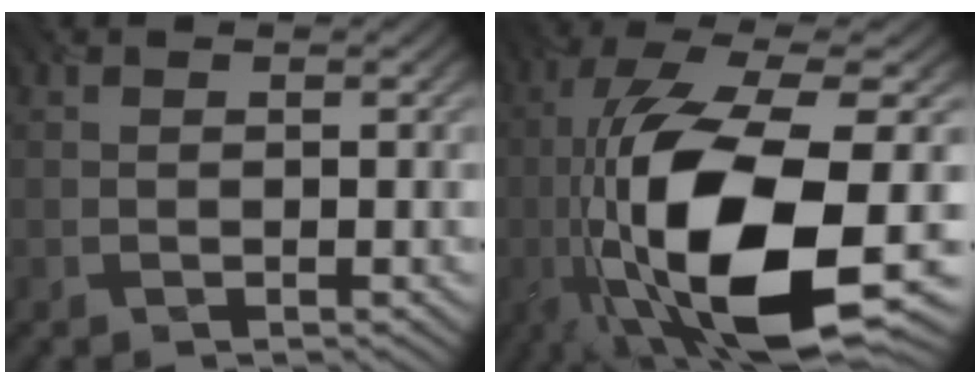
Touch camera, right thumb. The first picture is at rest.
{"total": 17.6, "force": [-4.5, 6.2, 15.8], "torque": [-0.326, -0.012, -0.067]}